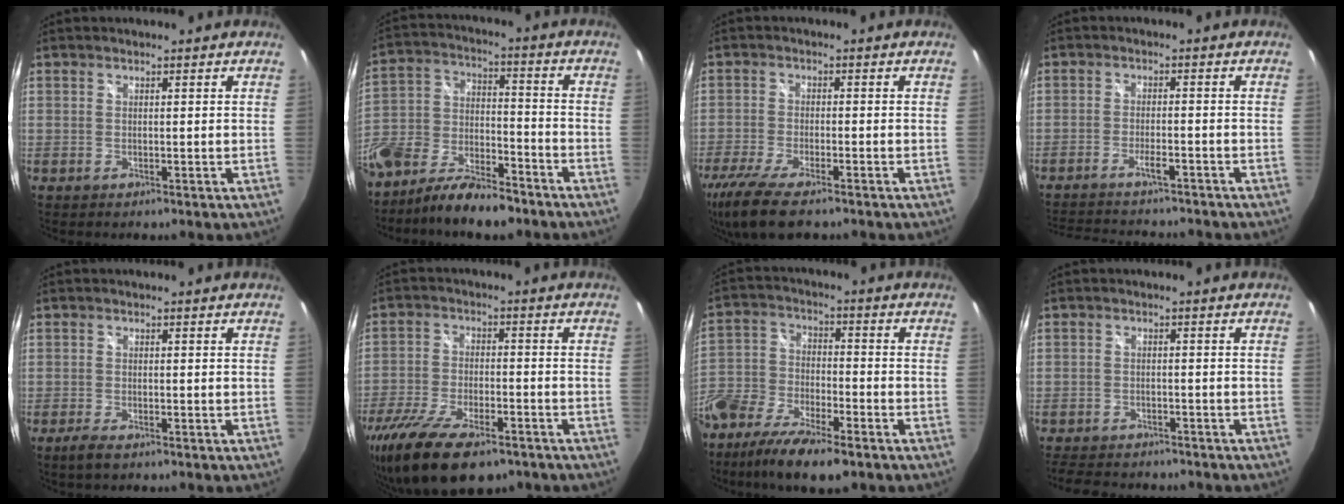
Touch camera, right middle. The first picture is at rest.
{"total": 15.1, "force": [-7.9, 8.7, 9.4], "torque": [-0.224, 0.001, -0.142]}
{"total": 12.3, "force": [-9.0, 3.3, 7.7], "torque": [-0.180, -0.049, -0.165]}
{"total": 12.8, "force": [-11.4, 2.6, 5.3], "torque": [-0.121, -0.012, -0.170]}
{"total": 2.8, "force": [-2.1, 0.9, 1.8], "torque": [-0.043, -0.008, -0.040]}
{"total": 17.4, "force": [-12.3, 6.7, 10.3], "torque": [-0.222, -0.046, -0.210]}
{"total": 17.2, "force": [-11.0, 7.2, 11.0], "torque": [-0.247, -0.039, -0.208]}
{"total": 9.0, "force": [-7.7, 3.7, 2.7], "torque": [-0.075, 0.003, -0.116]}